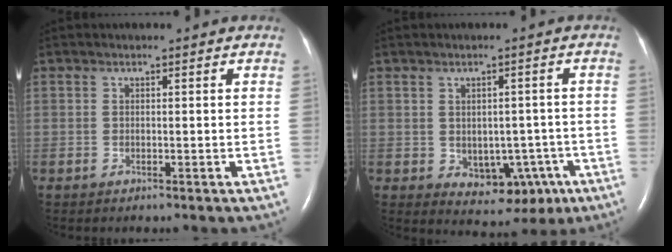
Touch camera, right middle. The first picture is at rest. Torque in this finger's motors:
{"motor_torque": [0.29, -0.36, 0.28, 0.03]}